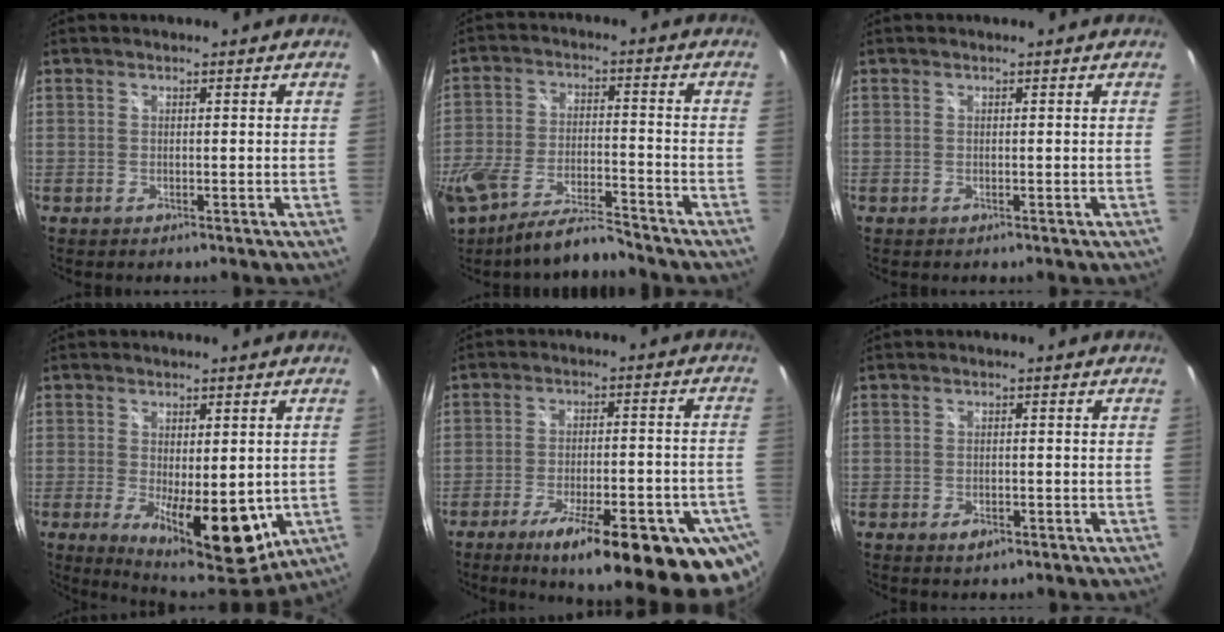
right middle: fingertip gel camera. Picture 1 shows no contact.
{"total": 11.8, "force": [-9.6, 3.0, 6.3], "torque": [-0.143, -0.012, -0.174]}
{"total": 0.0}
{"total": 14.3, "force": [-4.1, 5.7, 12.4], "torque": [-0.192, -0.042, -0.045]}
{"total": 24.6, "force": [-15.9, 5.4, 17.9], "torque": [-0.260, -0.048, -0.214]}
{"total": 2.2, "force": [-1.2, 1.2, 1.3], "torque": [-0.023, -0.004, -0.020]}